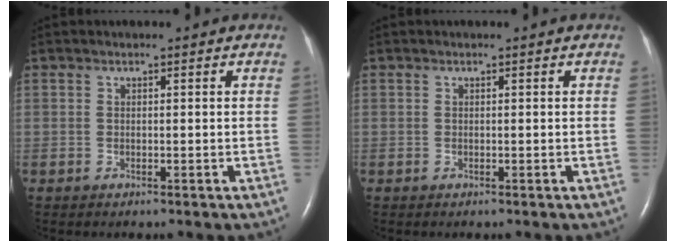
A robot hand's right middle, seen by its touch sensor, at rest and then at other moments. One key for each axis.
{"total": 0.0}